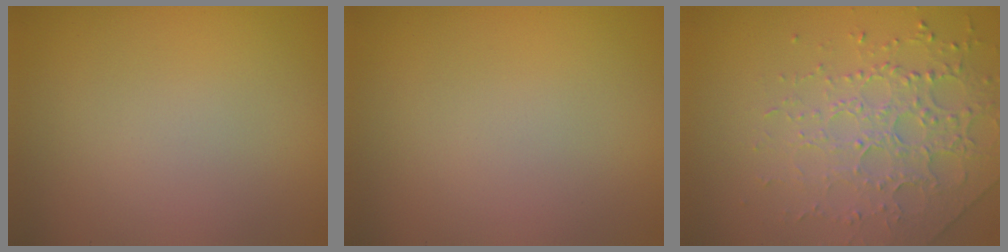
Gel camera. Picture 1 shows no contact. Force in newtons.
{"total": 0.0}
{"total": 3.7, "press": 3.5, "slide": 1.1}